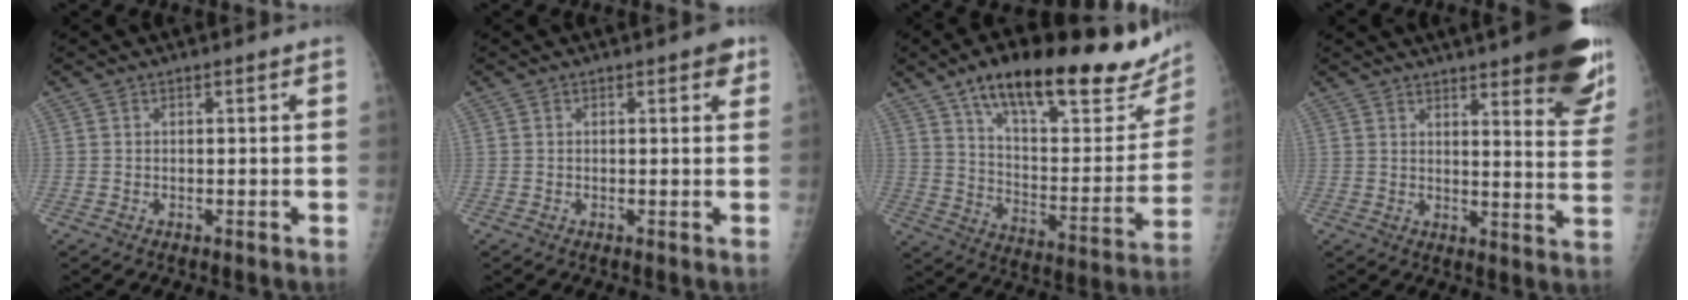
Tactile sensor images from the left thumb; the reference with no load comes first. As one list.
[{"total": 2.4, "force": [1.3, 1.0, 1.7], "torque": [-0.010, -0.001, 0.011]}, {"total": 30.4, "force": [19.8, 9.8, 20.9], "torque": [-0.271, -0.052, 0.297]}, {"total": 20.7, "force": [13.8, 4.6, 14.7], "torque": [-0.163, -0.065, 0.165]}]